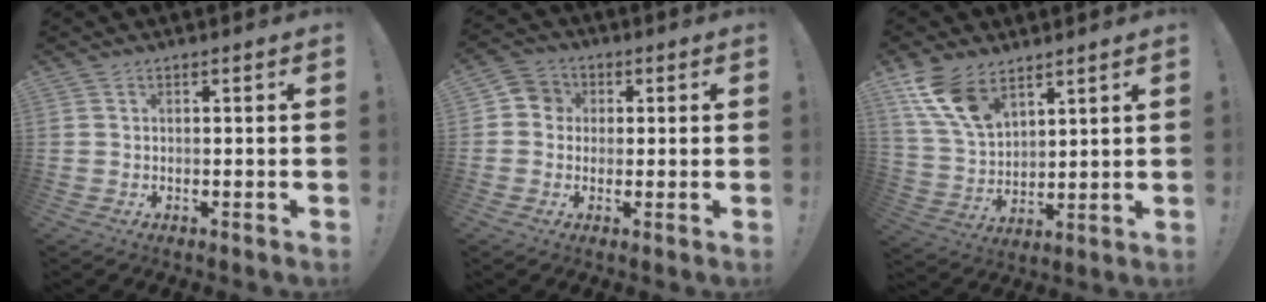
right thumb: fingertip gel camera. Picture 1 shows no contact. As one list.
[{"total": 5.1, "force": [0.0, 4.9, 1.3], "torque": [-0.016, 0.011, -0.001]}, {"total": 13.5, "force": [8.7, 7.2, 7.4], "torque": [-0.154, -0.042, 0.170]}]